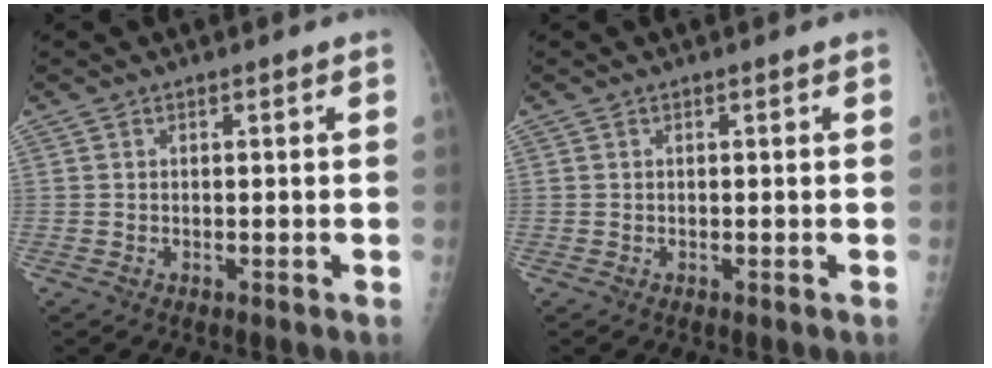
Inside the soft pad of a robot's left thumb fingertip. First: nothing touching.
{"total": 0.0}